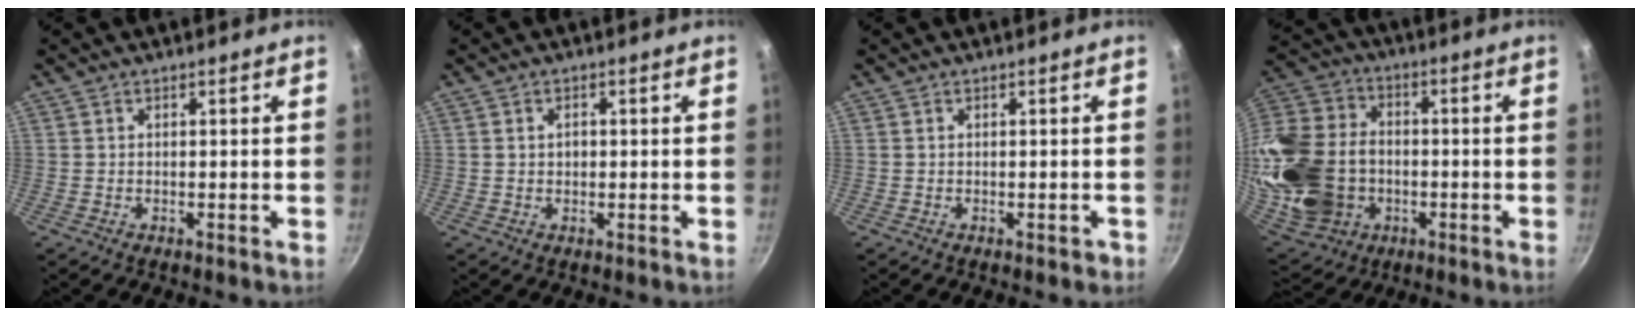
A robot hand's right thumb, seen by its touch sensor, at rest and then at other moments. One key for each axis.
{"total": 1.6, "fx": 0.1, "fy": 1.3, "fz": 1.0, "tx": -0.013, "ty": 0.003, "tz": 0.001}
{"total": 1.0, "fx": -0.5, "fy": 0.4, "fz": 0.8, "tx": -0.006, "ty": 0.002, "tz": -0.007}
{"total": 24.8, "fx": -3.3, "fy": 19.2, "fz": 15.3, "tx": -0.328, "ty": 0.032, "tz": -0.044}